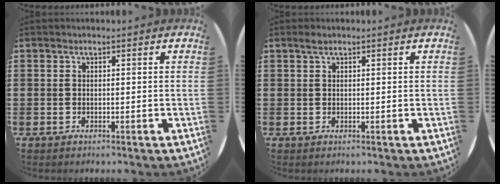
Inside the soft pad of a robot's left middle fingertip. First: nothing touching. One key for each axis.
{"total": 0.8, "fx": 0.6, "fy": 0.1, "fz": 0.5, "tx": -0.011, "ty": 0.002, "tz": 0.010}